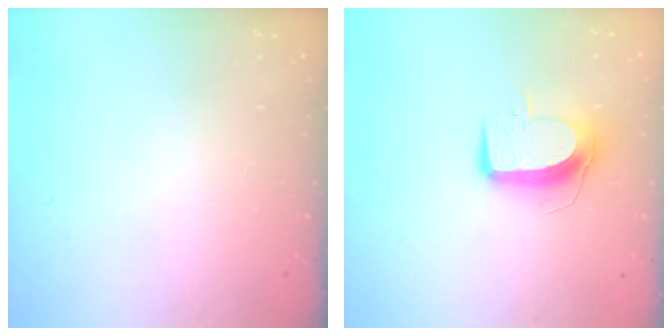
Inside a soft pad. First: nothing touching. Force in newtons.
{"total": 9.6, "press": 9.6, "slide": 0.7}